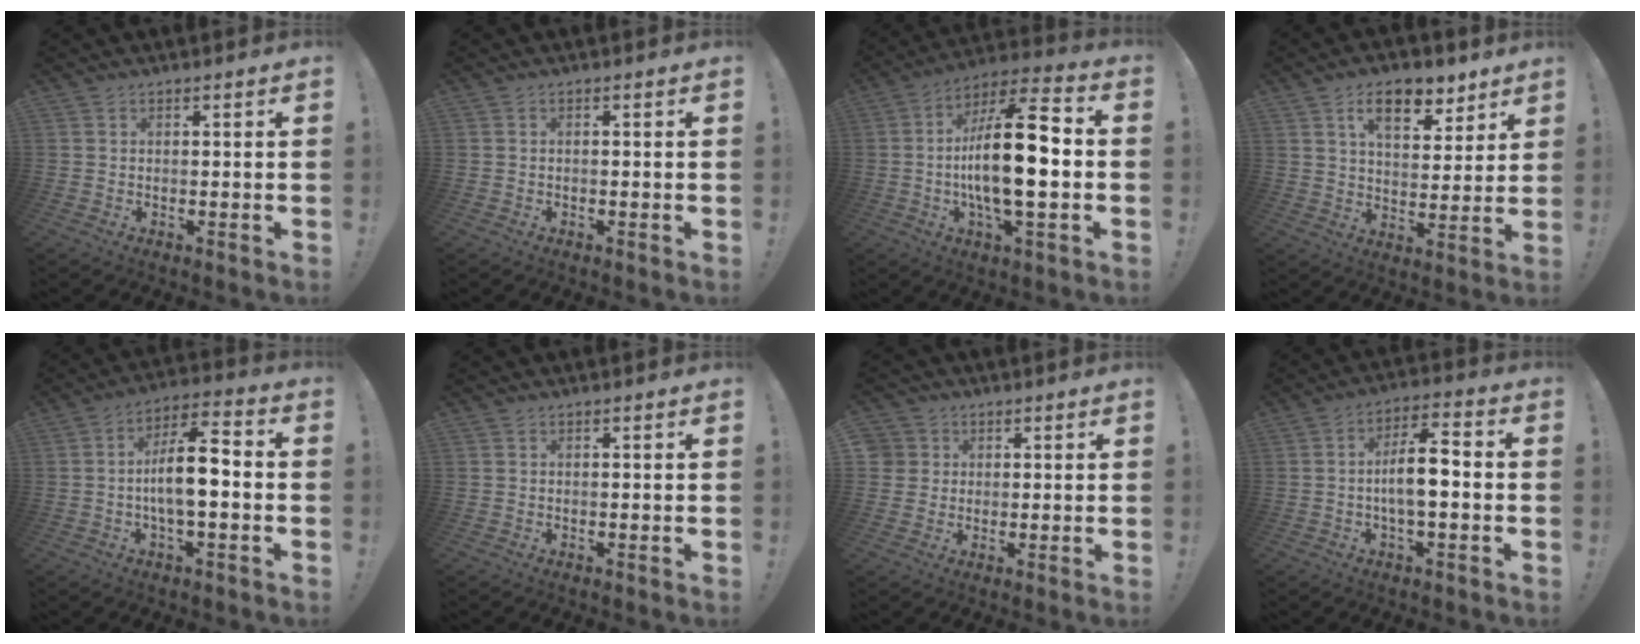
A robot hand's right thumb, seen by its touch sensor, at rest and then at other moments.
{"total": 0.0}
{"total": 21.3, "force": [-2.2, 7.0, 20.0], "torque": [-0.352, 0.008, -0.041]}
{"total": 12.3, "force": [7.2, 6.4, 7.6], "torque": [-0.102, -0.031, 0.127]}
{"total": 12.3, "force": [-1.8, 4.3, 11.4], "torque": [-0.197, 0.010, -0.037]}
{"total": 0.0}
{"total": 4.2, "force": [0.9, 4.0, 0.6], "torque": [-0.016, -0.004, 0.015]}
{"total": 10.3, "force": [-1.7, 3.6, 9.5], "torque": [-0.175, 0.015, -0.033]}